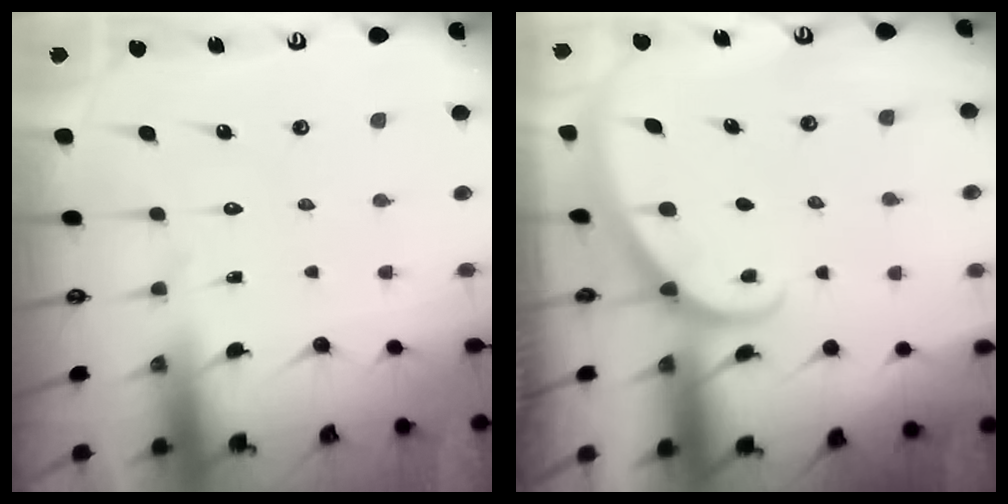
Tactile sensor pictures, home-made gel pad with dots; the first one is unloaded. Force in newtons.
{"total": 3.1, "press": 3.0, "slide": 0.3}